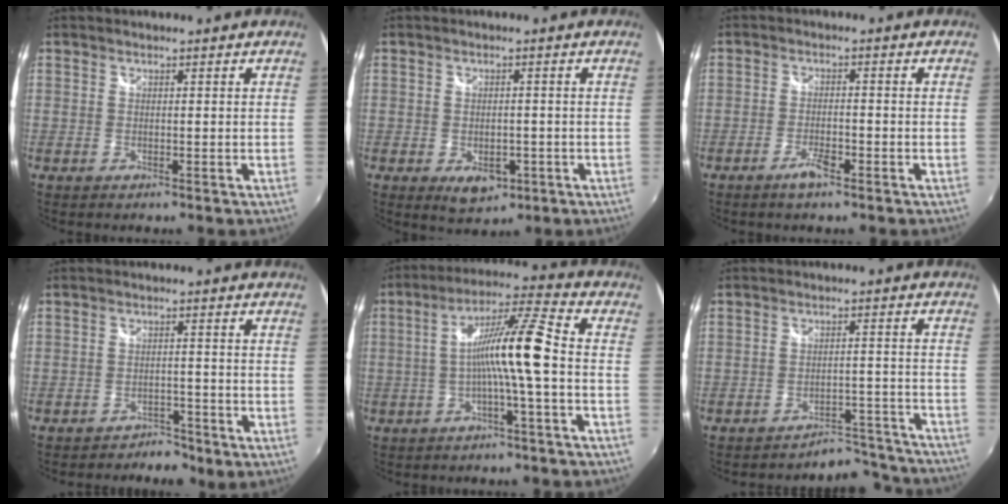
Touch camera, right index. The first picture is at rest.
{"total": 5.9, "force": [-2.2, 3.9, 3.8], "torque": [-0.068, -0.017, -0.026]}
{"total": 3.4, "force": [-2.2, 0.8, 2.5], "torque": [-0.058, -0.003, -0.044]}
{"total": 4.1, "force": [-3.5, 2.0, 0.6], "torque": [-0.018, 0.003, -0.049]}
{"total": 10.9, "force": [-1.9, -0.4, 10.8], "torque": [-0.202, 0.017, -0.035]}
{"total": 12.4, "force": [-12.1, 2.8, 0.6], "torque": [0.001, 0.038, -0.147]}